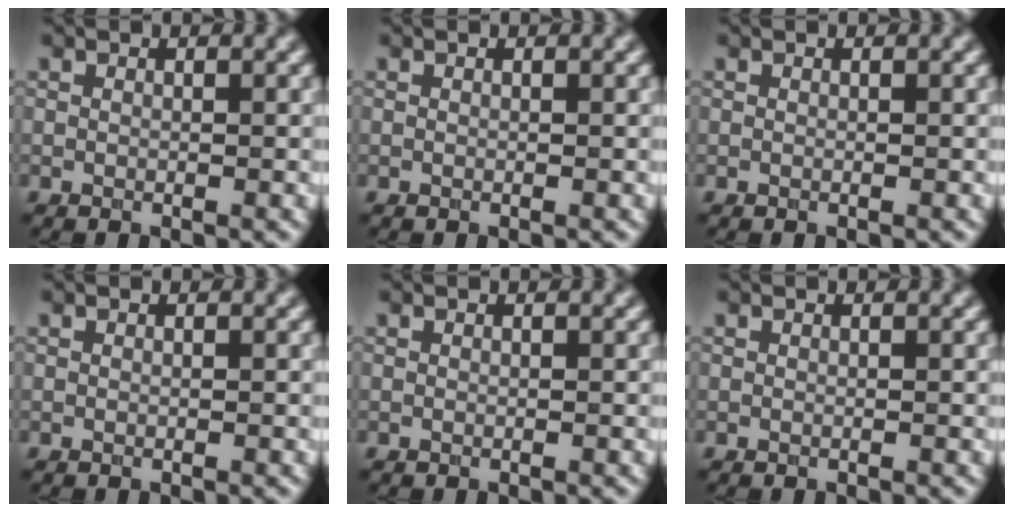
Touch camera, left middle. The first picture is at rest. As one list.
[{"total": 0.0}, {"total": 0.0}, {"total": 0.0}, {"total": 0.0}, {"total": 0.0}]